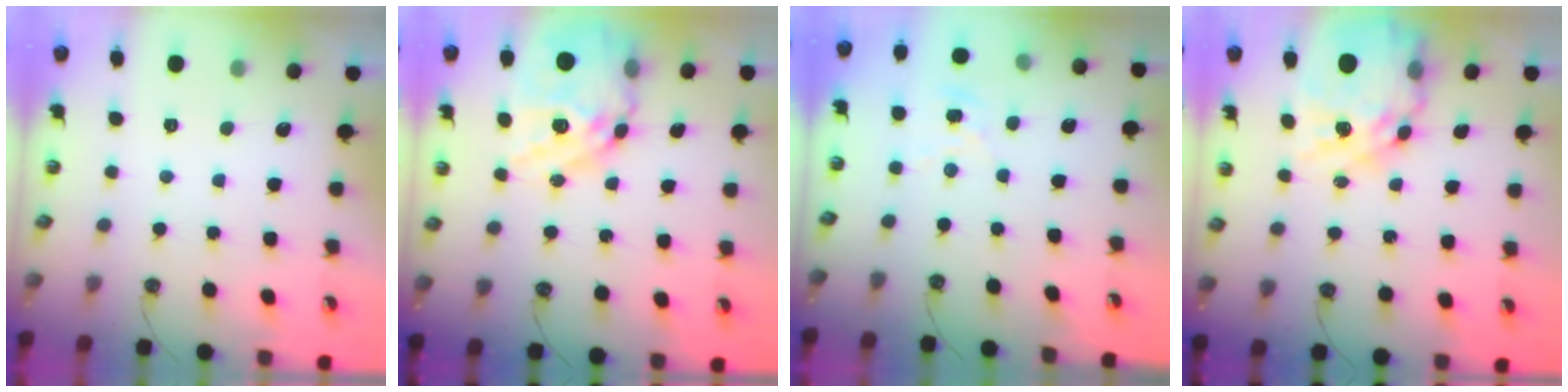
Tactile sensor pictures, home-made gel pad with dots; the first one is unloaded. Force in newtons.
{"total": 21.5, "press": 21.4, "slide": 2.2}
{"total": 1.4, "press": 1.4, "slide": 0.2}
{"total": 20.4, "press": 20.3, "slide": 2.1}